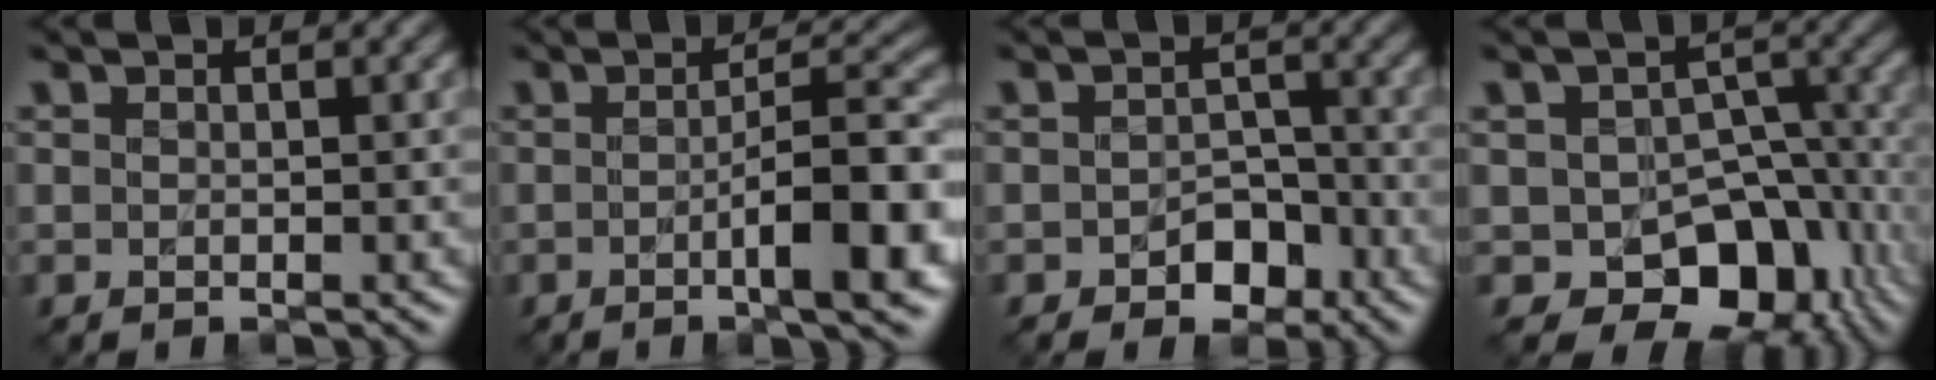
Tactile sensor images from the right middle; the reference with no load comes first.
{"total": 6.8, "force": [-1.7, 1.2, 6.5], "torque": [-0.092, 0.012, -0.030]}
{"total": 2.9, "force": [-1.4, 2.0, 1.5], "torque": [-0.017, 0.003, -0.021]}
{"total": 9.5, "force": [-3.9, 6.6, 5.7], "torque": [-0.069, -0.016, -0.060]}